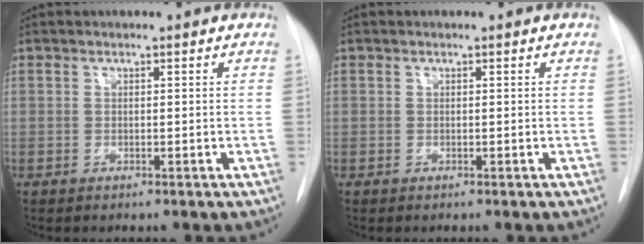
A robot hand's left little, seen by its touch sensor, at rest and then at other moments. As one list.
[{"total": 0.0}]